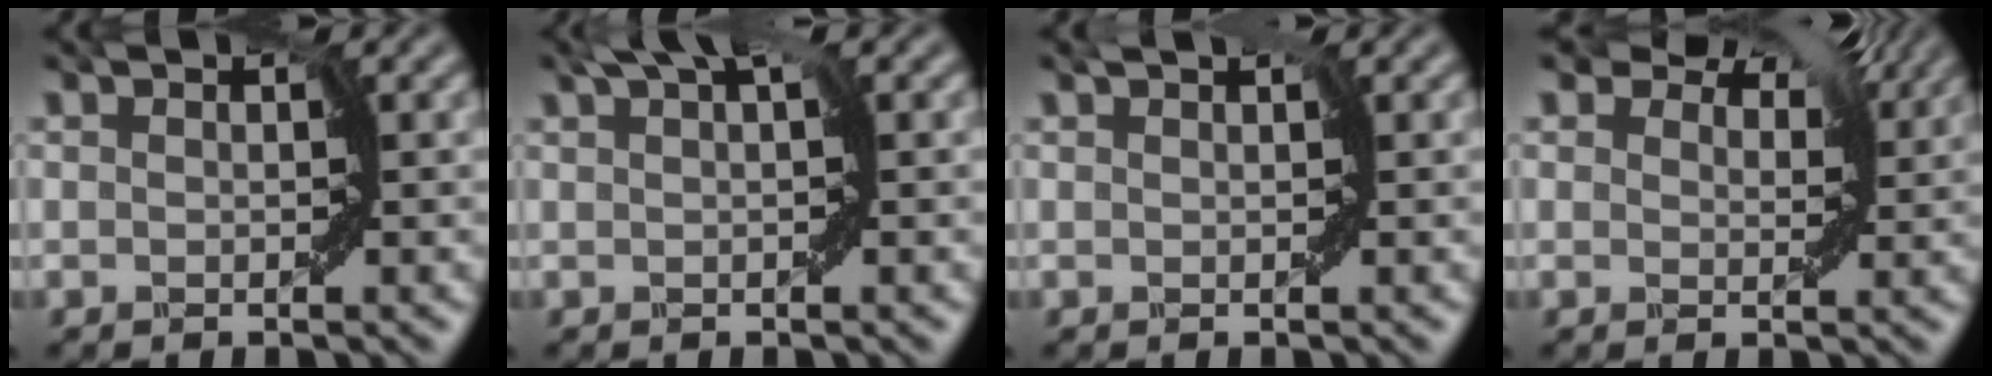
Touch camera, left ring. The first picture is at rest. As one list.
[{"total": 2.0, "force": [1.1, 0.2, 1.7], "torque": [-0.028, 0.008, 0.014]}, {"total": 1.1, "force": [0.7, 0.5, 0.7], "torque": [-0.009, 0.008, 0.001]}, {"total": 6.0, "force": [4.3, 2.9, 3.1], "torque": [-0.056, 0.018, 0.048]}]